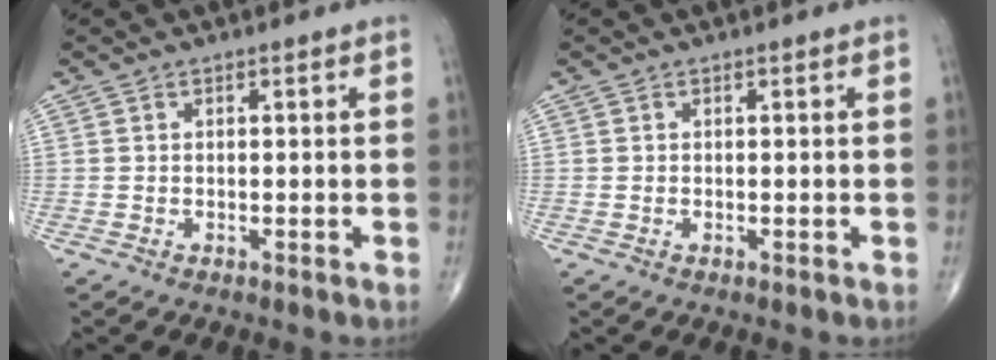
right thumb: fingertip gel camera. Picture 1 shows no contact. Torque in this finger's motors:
{"motor_torque": [1.01, 0.68, -0.09, -0.16, -0.04]}